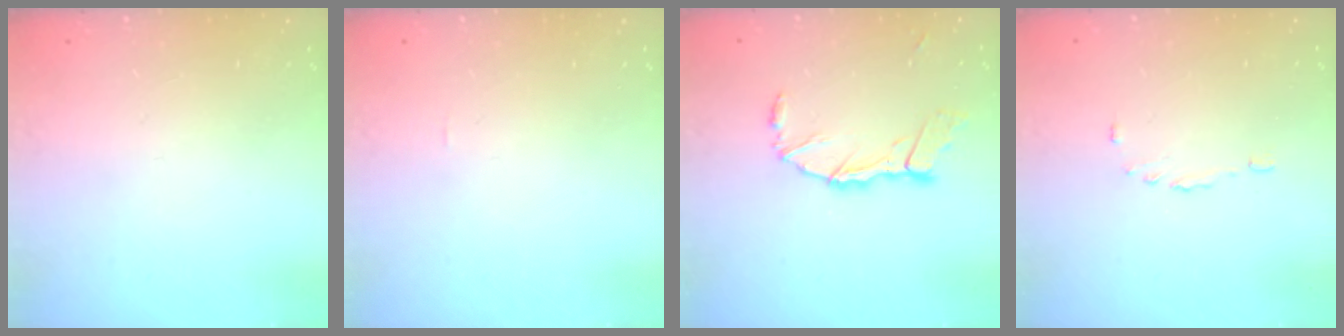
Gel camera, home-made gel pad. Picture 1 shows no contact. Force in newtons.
{"total": 0.0}
{"total": 10.3, "press": 10.2, "slide": 1.4}
{"total": 2.9, "press": 2.9, "slide": 0.5}